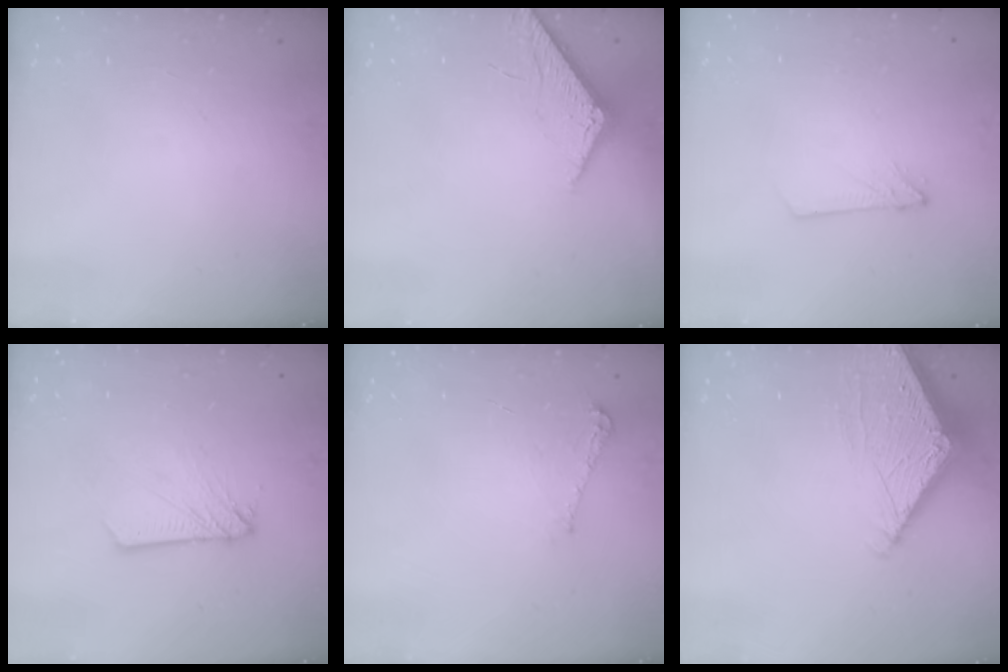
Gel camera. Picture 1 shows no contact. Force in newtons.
{"total": 5.4, "press": 5.4, "slide": 0.1}
{"total": 2.8, "press": 2.8, "slide": 0.3}
{"total": 4.1, "press": 4.1, "slide": 0.4}
{"total": 5.3, "press": 5.2, "slide": 0.5}
{"total": 7.2, "press": 7.2, "slide": 0.3}